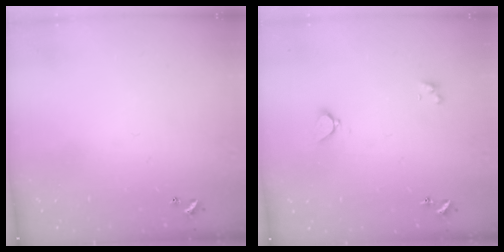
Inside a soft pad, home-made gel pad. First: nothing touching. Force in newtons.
{"total": 2.2, "press": 2.2, "slide": 0.3}